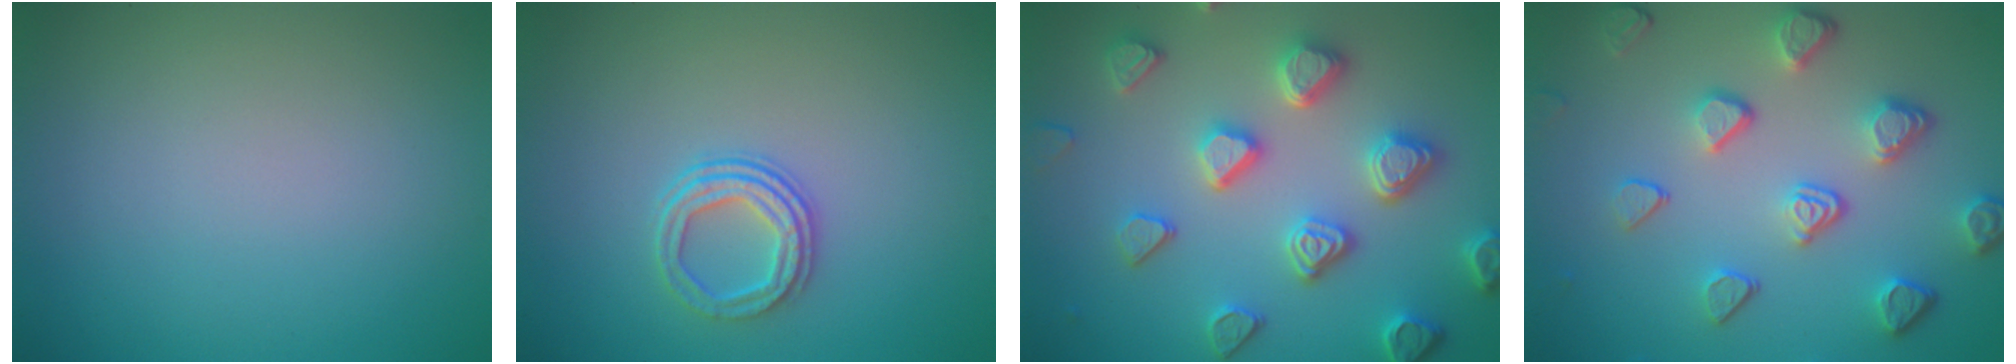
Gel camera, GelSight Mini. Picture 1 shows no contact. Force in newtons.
{"total": 2.8, "press": 2.3, "slide": 1.5}
{"total": 5.1, "press": 4.9, "slide": 1.7}
{"total": 5.1, "press": 3.9, "slide": 3.2}